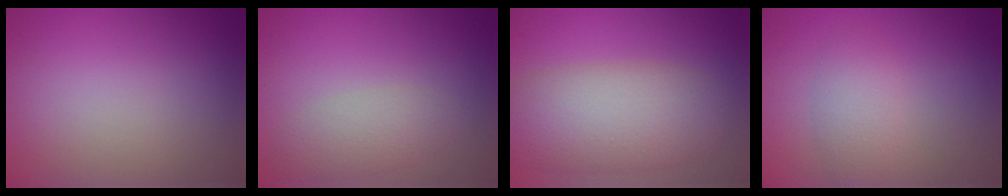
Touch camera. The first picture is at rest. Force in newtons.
{"total": 2.7, "press": 2.7, "slide": 0.1}
{"total": 7.7, "press": 7.6, "slide": 0.4}
{"total": 2.6, "press": 2.6, "slide": 0.1}